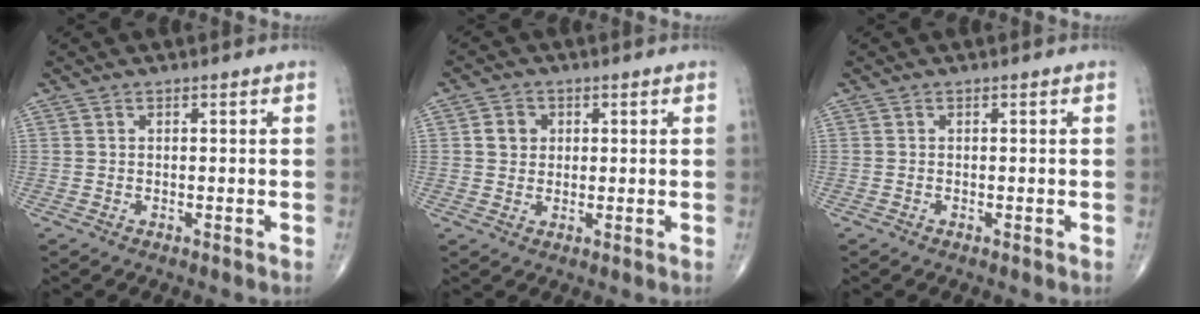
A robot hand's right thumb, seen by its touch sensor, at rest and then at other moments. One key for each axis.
{"total": 3.6, "fx": 0.8, "fy": 3.3, "fz": 1.4, "tx": -0.004, "ty": 0.001, "tz": 0.010}
{"total": 0.0}